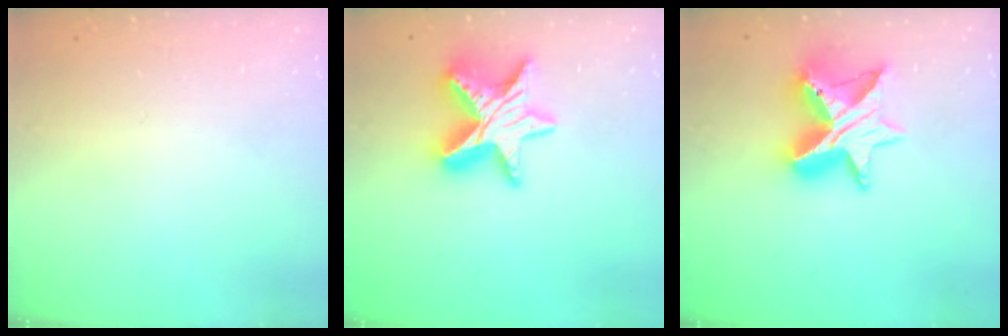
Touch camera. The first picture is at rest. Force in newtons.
{"total": 13.9, "press": 13.9, "slide": 0.9}
{"total": 12.6, "press": 12.5, "slide": 0.9}